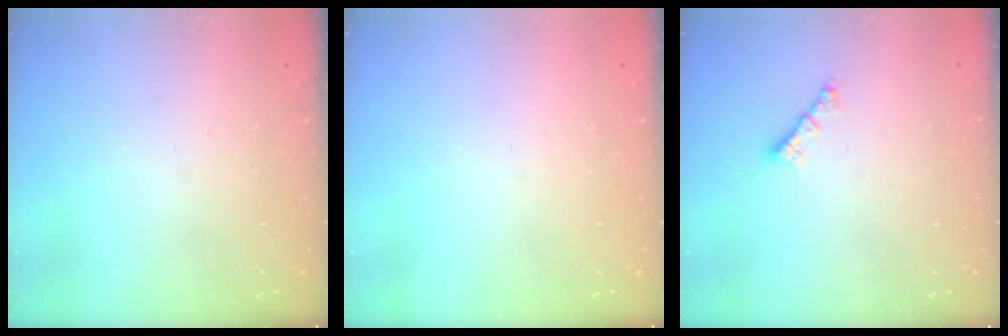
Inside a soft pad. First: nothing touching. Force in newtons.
{"total": 0.0}
{"total": 1.2, "press": 1.2, "slide": 0.3}